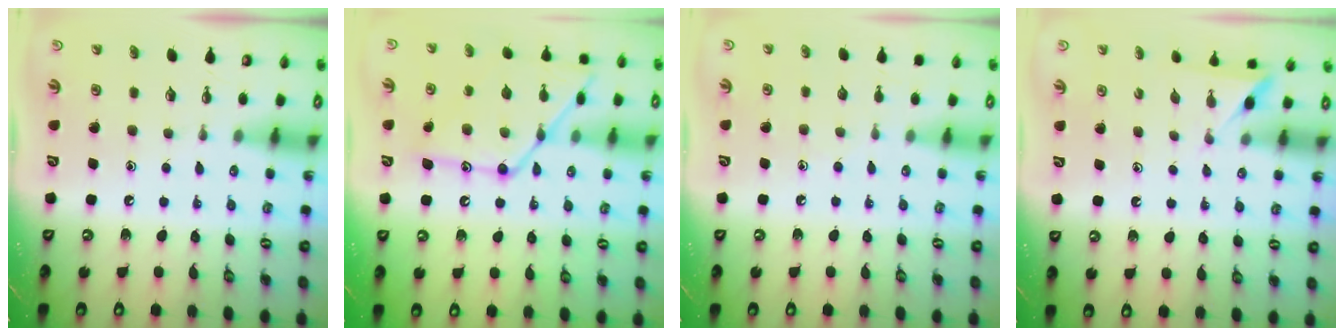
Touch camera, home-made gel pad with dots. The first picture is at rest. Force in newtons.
{"total": 18.7, "press": 18.6, "slide": 1.6}
{"total": 4.3, "press": 4.3, "slide": 0.5}
{"total": 2.2, "press": 2.2, "slide": 0.2}